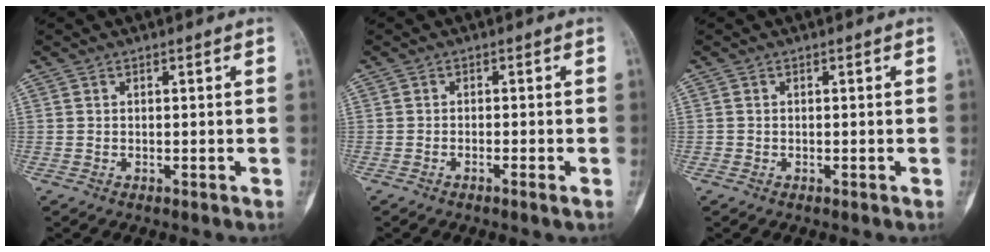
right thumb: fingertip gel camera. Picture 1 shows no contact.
{"total": 1.3, "force": [-0.8, 0.0, 1.1], "torque": [-0.027, 0.002, -0.018]}
{"total": 0.0}